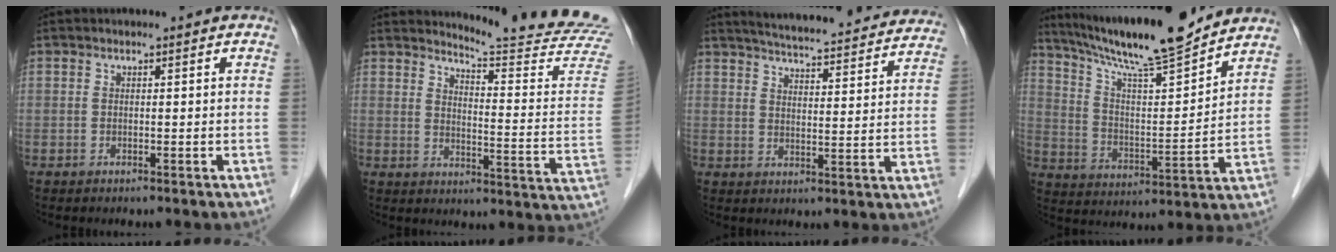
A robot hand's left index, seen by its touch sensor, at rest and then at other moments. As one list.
[{"total": 18.1, "force": [17.5, -2.3, 3.8], "torque": [-0.060, -0.154, 0.197]}, {"total": 25.5, "force": [23.7, 3.3, 9.0], "torque": [-0.135, -0.027, 0.292]}, {"total": 17.7, "force": [15.6, 0.2, 8.3], "torque": [-0.142, -0.001, 0.257]}]